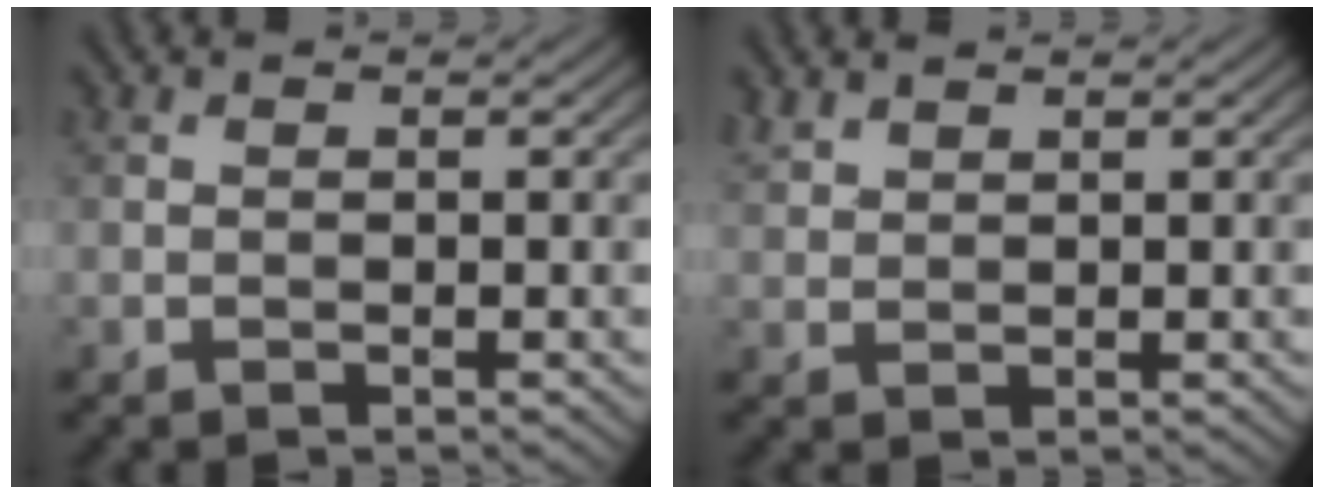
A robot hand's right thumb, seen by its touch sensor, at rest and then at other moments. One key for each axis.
{"total": 1.8, "fx": 1.6, "fy": 0.6, "fz": 0.5, "tx": -0.016, "ty": 0.004, "tz": 0.039}